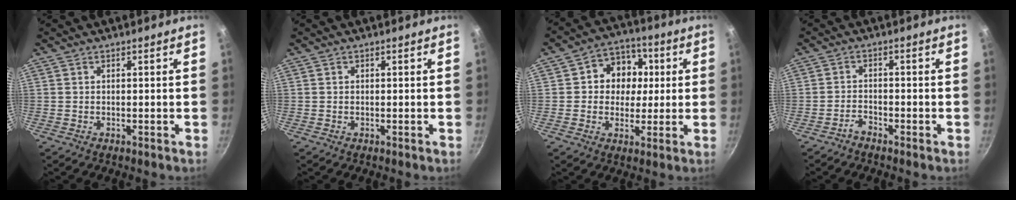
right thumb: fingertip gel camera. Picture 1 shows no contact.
{"total": 0.0}
{"total": 10.4, "force": [1.6, 9.1, 4.9], "torque": [-0.029, 0.005, 0.014]}
{"total": 1.9, "force": [-1.8, 0.6, 0.5], "torque": [-0.009, 0.017, -0.035]}